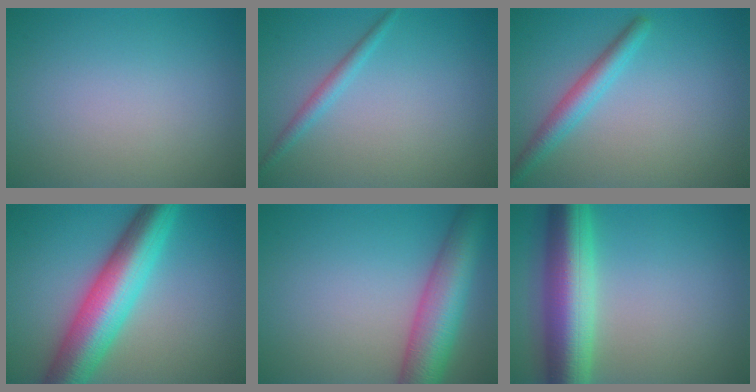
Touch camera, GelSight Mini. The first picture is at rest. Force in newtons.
{"total": 1.5, "press": 1.5, "slide": 0.1}
{"total": 2.8, "press": 2.8, "slide": 0.1}
{"total": 9.6, "press": 9.6, "slide": 0.2}
{"total": 7.9, "press": 7.9, "slide": 0.3}
{"total": 9.2, "press": 9.2, "slide": 0.1}